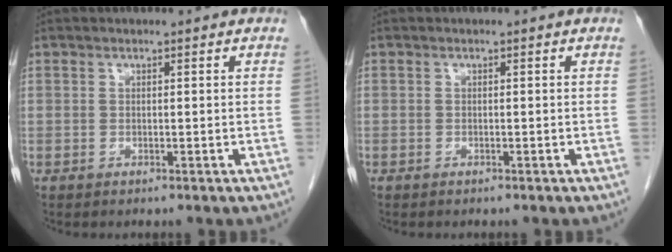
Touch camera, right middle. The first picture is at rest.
{"total": 0.0}